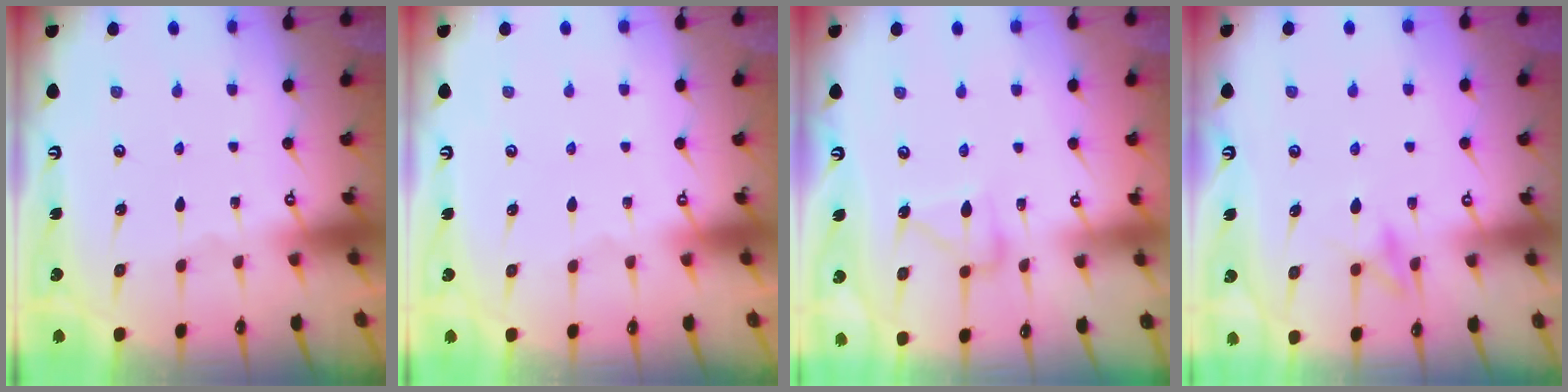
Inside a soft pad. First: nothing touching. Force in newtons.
{"total": 4.0, "press": 4.0, "slide": 0.1}
{"total": 9.5, "press": 9.5, "slide": 0.7}
{"total": 12.1, "press": 12.1, "slide": 1.2}